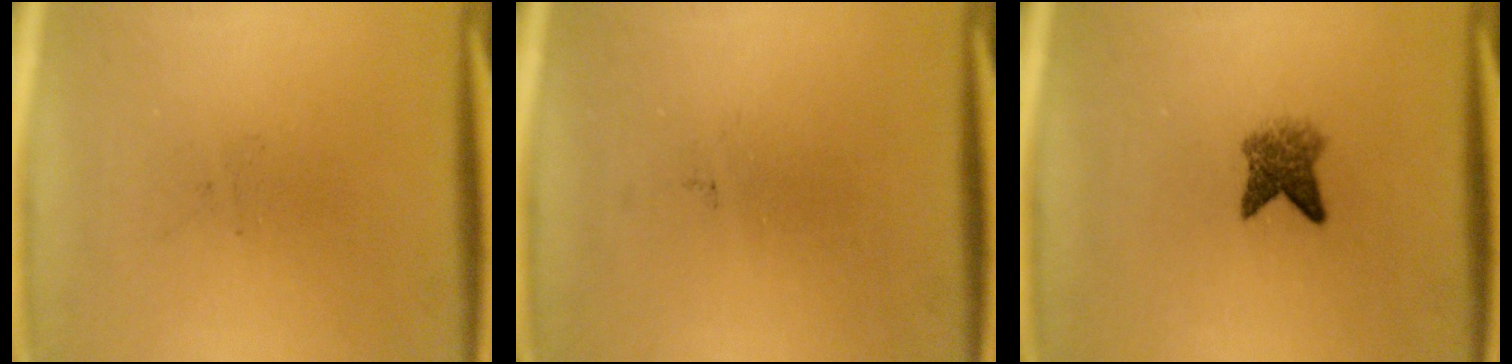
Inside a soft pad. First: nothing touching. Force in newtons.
{"total": 0.0}
{"total": 3.4}